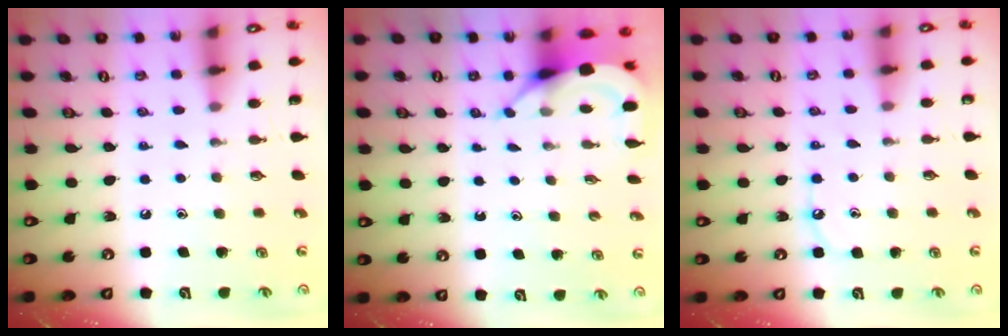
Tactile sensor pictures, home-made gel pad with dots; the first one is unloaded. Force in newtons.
{"total": 4.3, "press": 4.3, "slide": 0.2}
{"total": 5.1, "press": 5.1, "slide": 0.5}